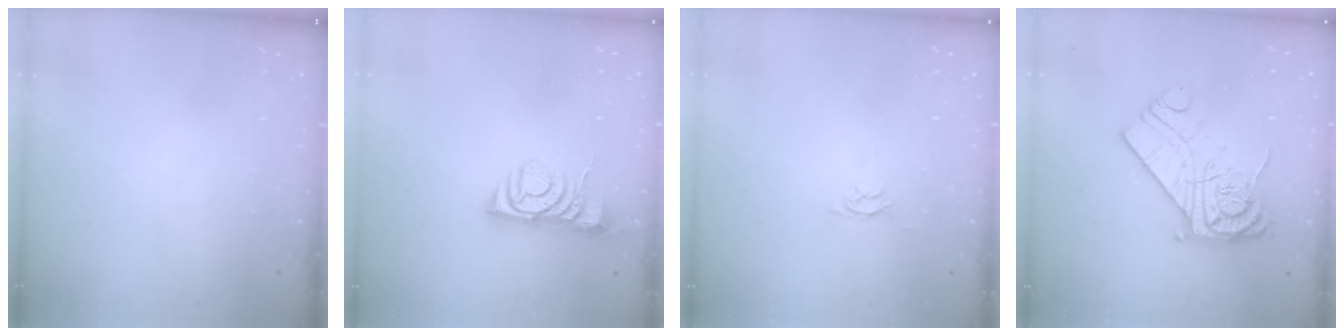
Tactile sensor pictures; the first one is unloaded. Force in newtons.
{"total": 5.5, "press": 5.4, "slide": 0.7}
{"total": 2.4, "press": 2.4, "slide": 0.3}
{"total": 15.8, "press": 15.8, "slide": 1.4}